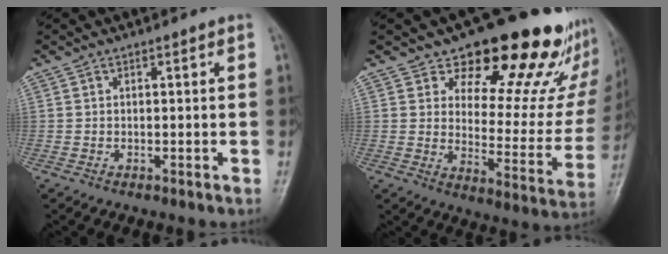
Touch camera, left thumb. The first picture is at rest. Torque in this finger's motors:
{"motor_torque": [0.83, 0.45, -0.02, -0.78, 0.15]}